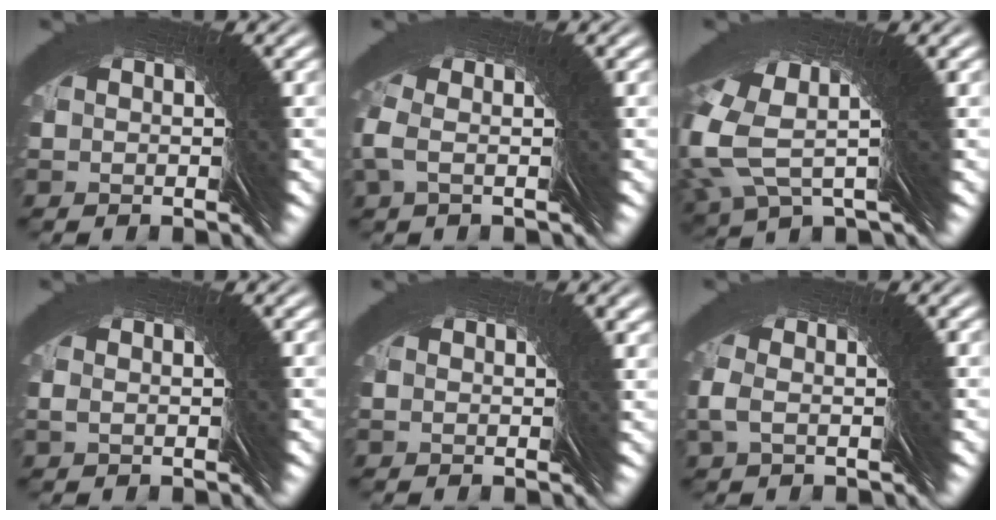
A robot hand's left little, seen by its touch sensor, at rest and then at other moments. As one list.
[{"total": 2.8, "force": [1.2, -2.5, -0.6], "torque": [0.031, 0.042, 0.002]}, {"total": 5.7, "force": [3.8, 1.4, 4.0], "torque": [-0.067, 0.044, 0.037]}, {"total": 1.9, "force": [0.6, -1.8, -0.6], "torque": [0.025, 0.019, 0.004]}, {"total": 2.9, "force": [0.5, -2.4, -1.5], "torque": [0.032, 0.017, 0.006]}, {"total": 2.1, "force": [0.8, -1.9, -0.3], "torque": [0.021, 0.033, -0.001]}]